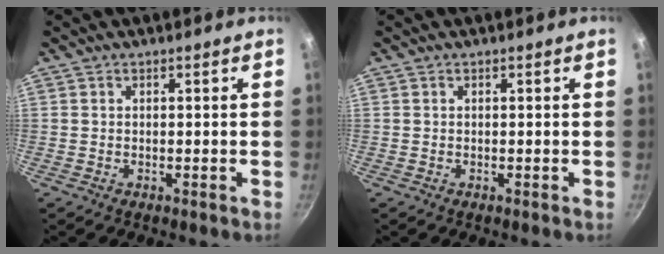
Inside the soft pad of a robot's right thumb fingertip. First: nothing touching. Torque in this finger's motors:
{"motor_torque": [-0.42, 0.42, -0.02, -0.02, 0.00]}